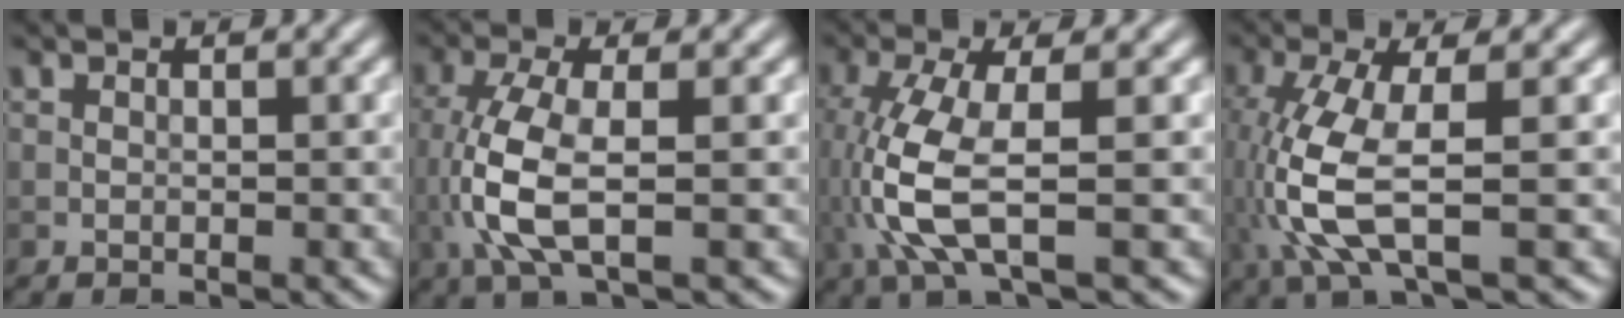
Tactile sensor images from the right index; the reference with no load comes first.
{"total": 5.7, "force": [-0.7, 2.0, 5.3], "torque": [-0.131, -0.003, -0.013]}
{"total": 6.6, "force": [-1.2, 2.0, 6.2], "torque": [-0.161, -0.004, -0.022]}
{"total": 7.3, "force": [-1.5, 2.4, 6.7], "torque": [-0.179, -0.004, -0.026]}